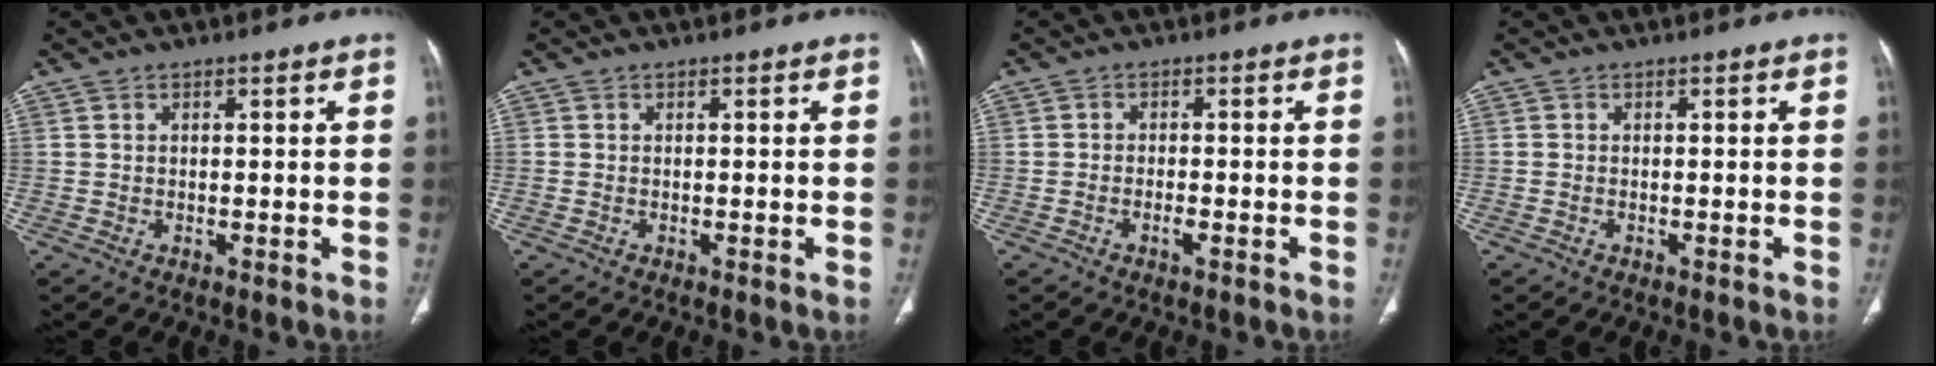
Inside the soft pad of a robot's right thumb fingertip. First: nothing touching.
{"total": 0.0}
{"total": 1.6, "force": [-1.0, 0.6, 1.2], "torque": [-0.023, 0.007, -0.016]}
{"total": 0.0}